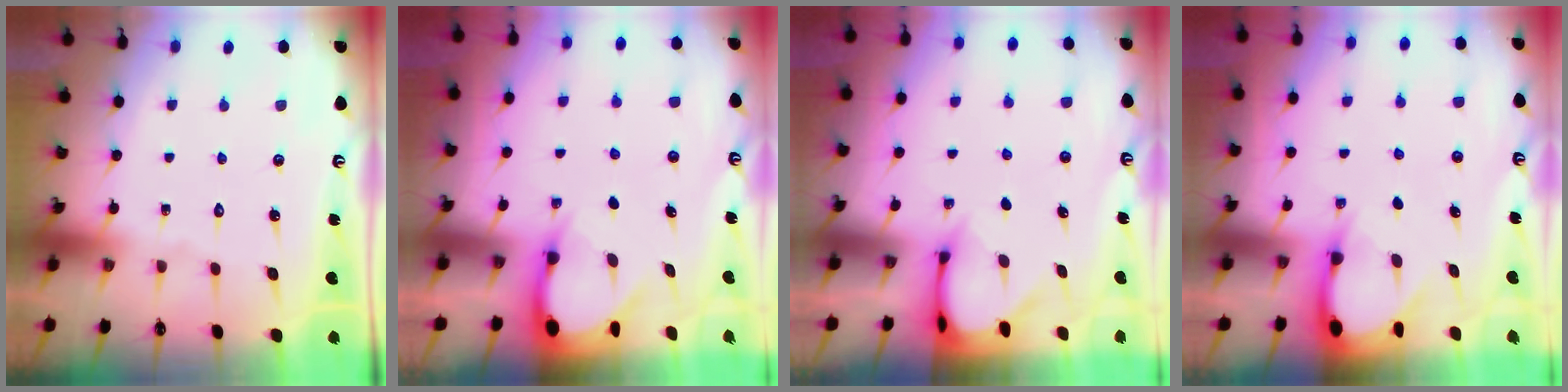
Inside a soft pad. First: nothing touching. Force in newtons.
{"total": 3.3, "press": 3.3, "slide": 0.2}
{"total": 3.2, "press": 3.2, "slide": 0.2}
{"total": 3.2, "press": 3.2, "slide": 0.3}